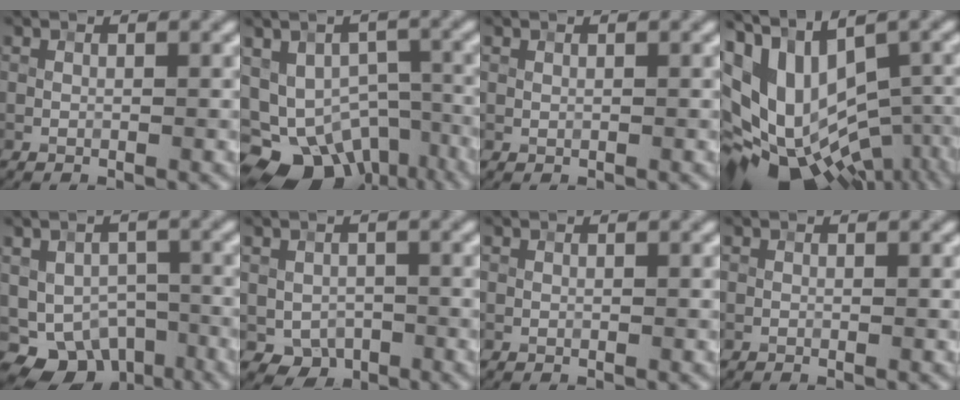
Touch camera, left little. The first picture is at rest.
{"total": 15.4, "force": [-9.1, 10.5, 6.5], "torque": [-0.100, -0.037, -0.104]}
{"total": 0.0}
{"total": 15.1, "force": [-1.2, 9.0, 12.1], "torque": [-0.220, -0.001, 0.014]}
{"total": 7.4, "force": [-4.1, 4.9, 3.7], "torque": [-0.052, -0.011, -0.060]}
{"total": 3.3, "force": [-1.1, 2.6, 1.7], "torque": [-0.023, -0.010, -0.014]}
{"total": 0.0}
{"total": 0.0}